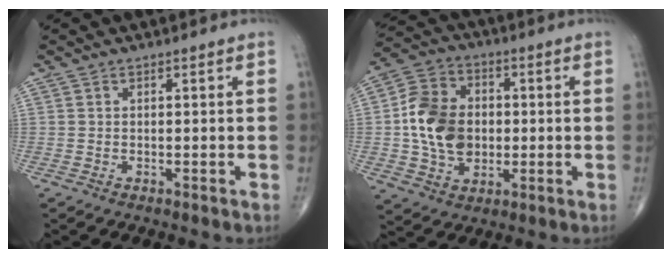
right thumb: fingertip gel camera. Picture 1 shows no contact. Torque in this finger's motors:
{"motor_torque": [1.78, 1.84, 1.27, -0.03, 0.10]}